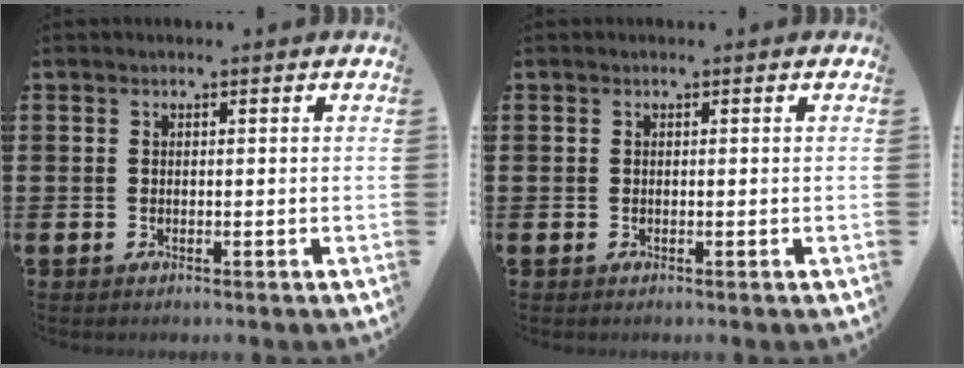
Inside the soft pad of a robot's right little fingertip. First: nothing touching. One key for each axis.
{"total": 0.0}